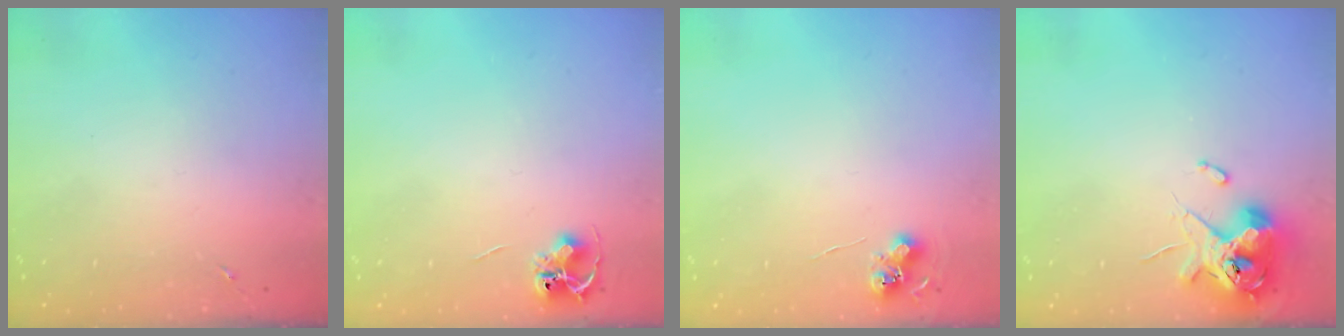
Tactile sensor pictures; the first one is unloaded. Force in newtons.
{"total": 6.5, "press": 6.5, "slide": 0.5}
{"total": 6.2, "press": 6.2, "slide": 0.5}
{"total": 12.2, "press": 12.0, "slide": 2.0}